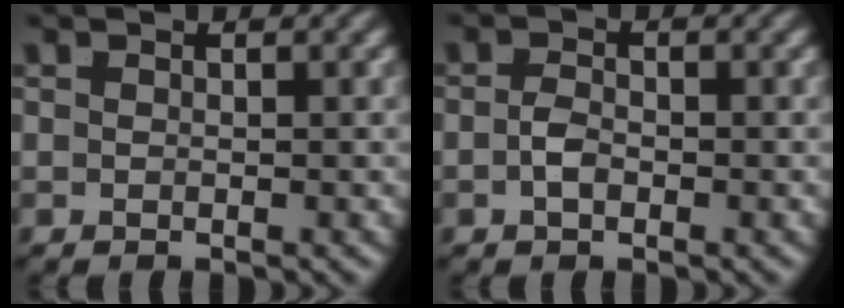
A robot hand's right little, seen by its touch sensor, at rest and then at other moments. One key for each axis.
{"total": 1.3, "fx": -1.0, "fy": 0.1, "fz": 0.8, "tx": -0.022, "ty": -0.011, "tz": -0.011}